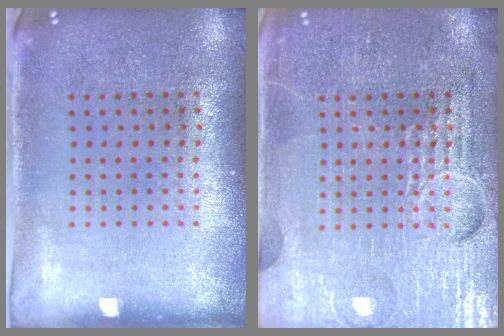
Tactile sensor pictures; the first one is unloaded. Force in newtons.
{"total": 6.9, "press": 6.9, "slide": 0.9}